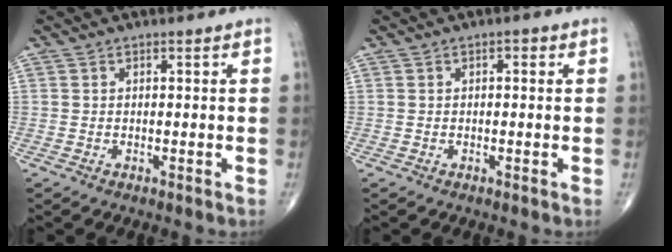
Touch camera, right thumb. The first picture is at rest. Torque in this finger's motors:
{"motor_torque": [0.00, -0.11, 0.13, 0.18, -0.02]}